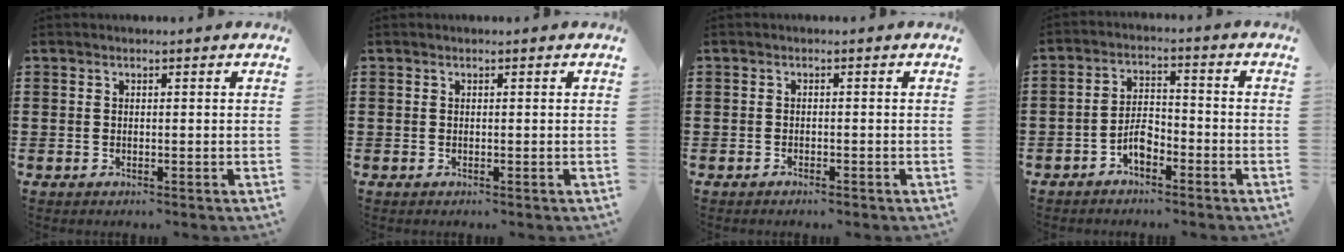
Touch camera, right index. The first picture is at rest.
{"total": 0.0}
{"total": 0.7, "force": [-0.7, 0.0, 0.2], "torque": [-0.006, -0.003, -0.014]}
{"total": 4.5, "force": [-2.6, 2.2, 2.9], "torque": [-0.066, 0.004, -0.052]}